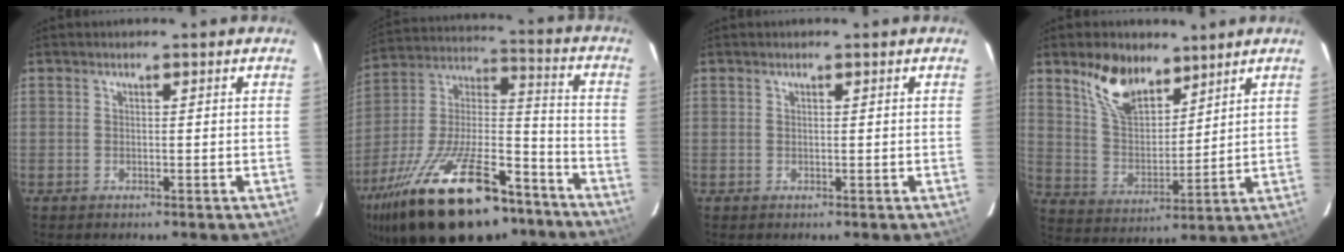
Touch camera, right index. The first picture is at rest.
{"total": 31.8, "force": [-21.1, 12.5, 20.2], "torque": [-0.375, -0.010, -0.323]}
{"total": 0.0}
{"total": 11.9, "force": [8.2, 5.8, 6.4], "torque": [-0.120, 0.010, 0.158]}